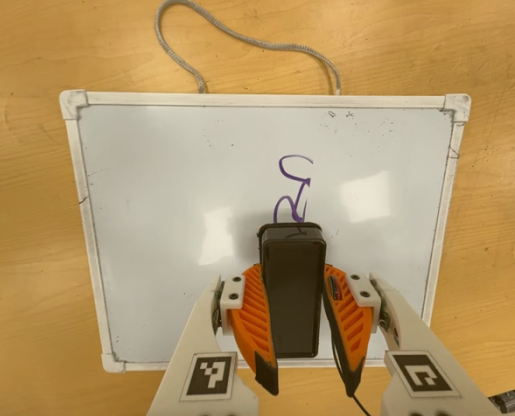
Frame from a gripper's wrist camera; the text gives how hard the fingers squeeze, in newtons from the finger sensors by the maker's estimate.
{"total": 7.9, "left": 6.5, "right": 9.4}